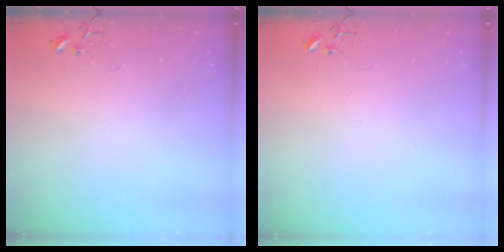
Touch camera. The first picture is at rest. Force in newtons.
{"total": 0.0}